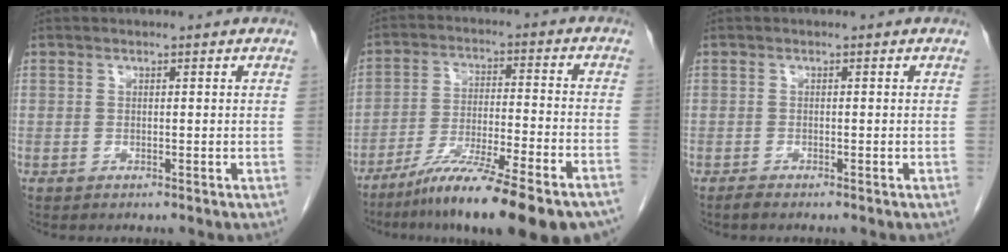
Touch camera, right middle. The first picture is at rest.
{"total": 21.2, "force": [-16.6, 1.4, 13.0], "torque": [-0.152, -0.015, -0.260]}
{"total": 0.8, "force": [-0.8, 0.0, 0.4], "torque": [-0.013, -0.002, -0.015]}